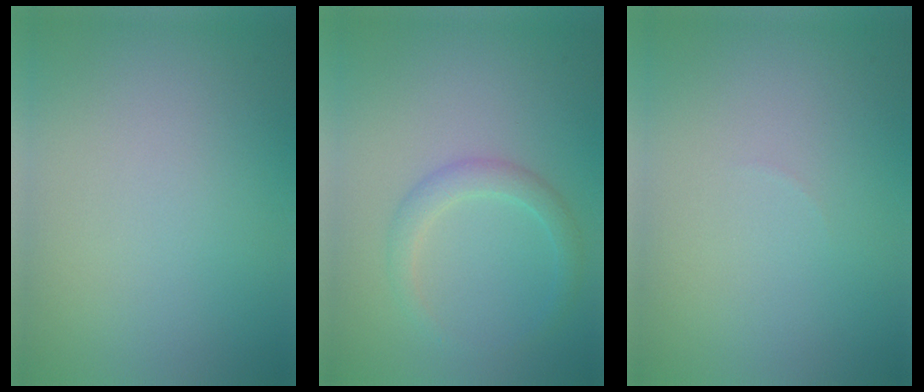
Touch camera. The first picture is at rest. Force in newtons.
{"total": 2.1, "press": 2.1, "slide": 0.1}
{"total": 0.0}